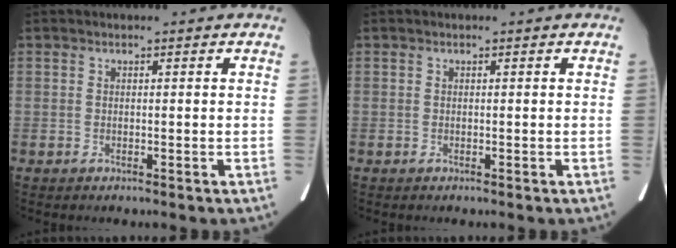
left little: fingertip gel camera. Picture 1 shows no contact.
{"total": 0.0}